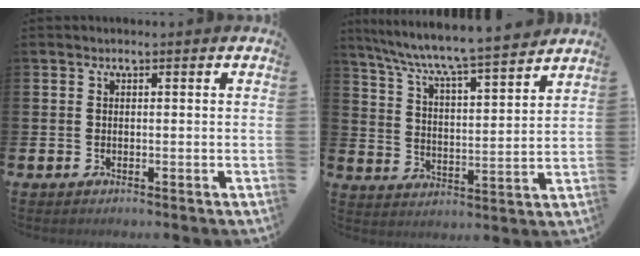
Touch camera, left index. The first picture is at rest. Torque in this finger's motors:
{"motor_torque": [0.20, -1.42, 1.05, 0.21]}